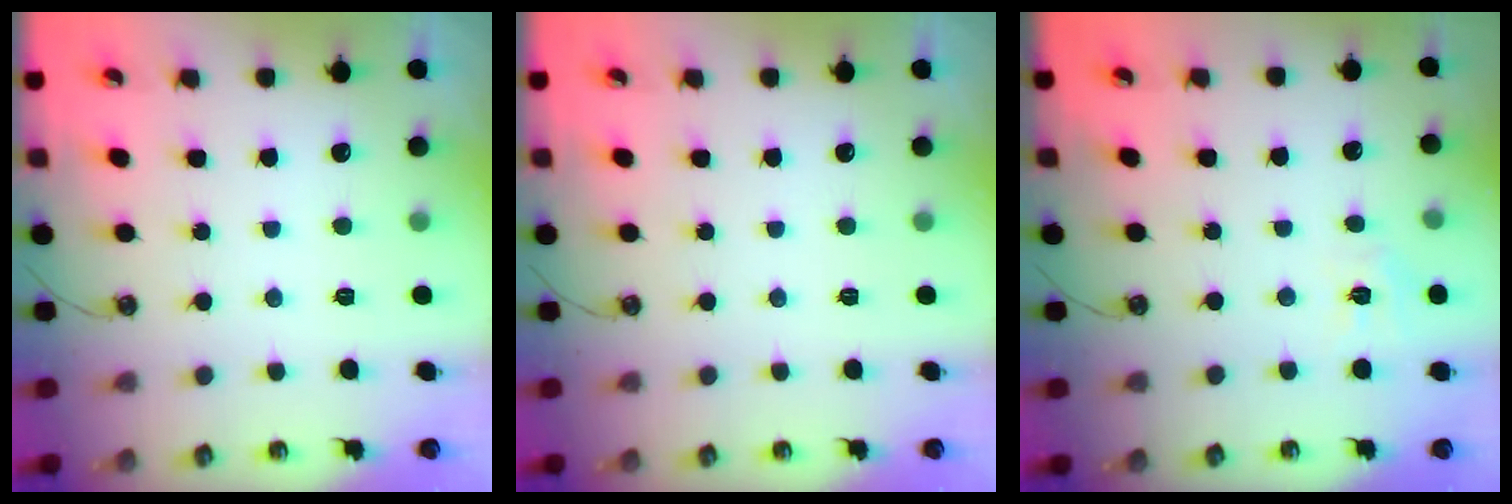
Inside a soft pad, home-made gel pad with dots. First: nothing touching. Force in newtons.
{"total": 0.0}
{"total": 5.2, "press": 5.2, "slide": 0.3}